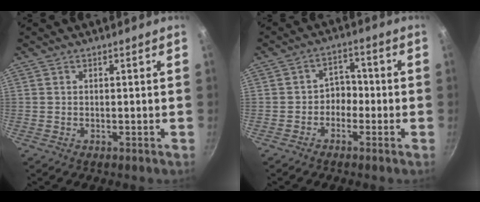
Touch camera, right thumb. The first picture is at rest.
{"total": 4.4, "force": [-1.5, 3.5, 2.2], "torque": [-0.001, 0.025, -0.038]}